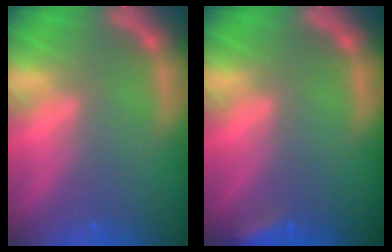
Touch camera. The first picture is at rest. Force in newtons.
{"total": 2.4}